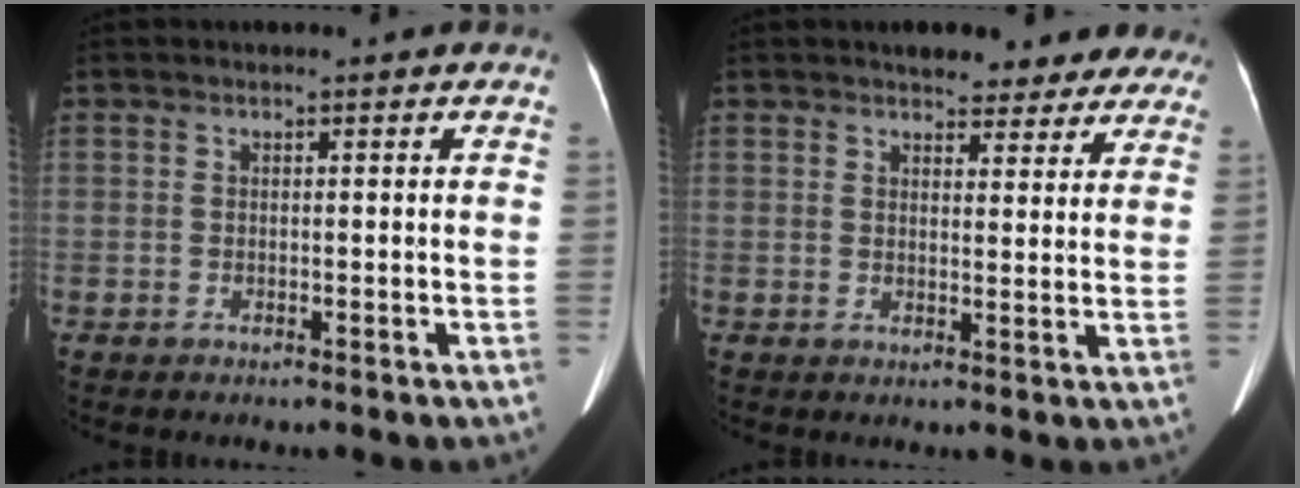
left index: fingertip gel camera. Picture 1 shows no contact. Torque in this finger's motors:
{"motor_torque": [0.71, -0.74, 0.08, 0.06]}